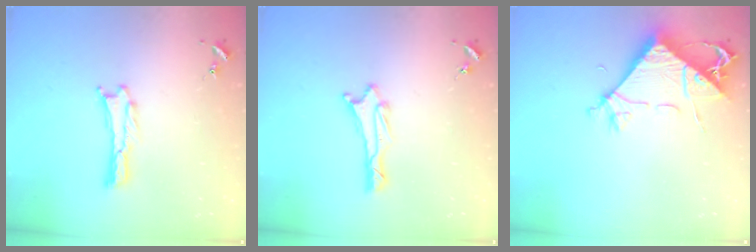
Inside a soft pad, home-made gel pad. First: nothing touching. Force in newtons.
{"total": 1.5, "press": 1.5, "slide": 0.2}
{"total": 7.7, "press": 7.6, "slide": 1.1}